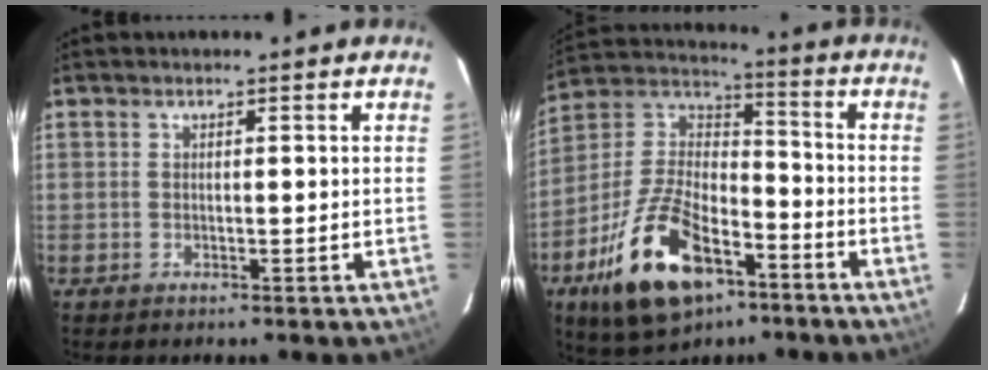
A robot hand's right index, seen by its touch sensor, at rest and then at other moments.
{"total": 21.2, "force": [-10.8, 10.5, 14.9], "torque": [-0.303, -0.004, -0.181]}